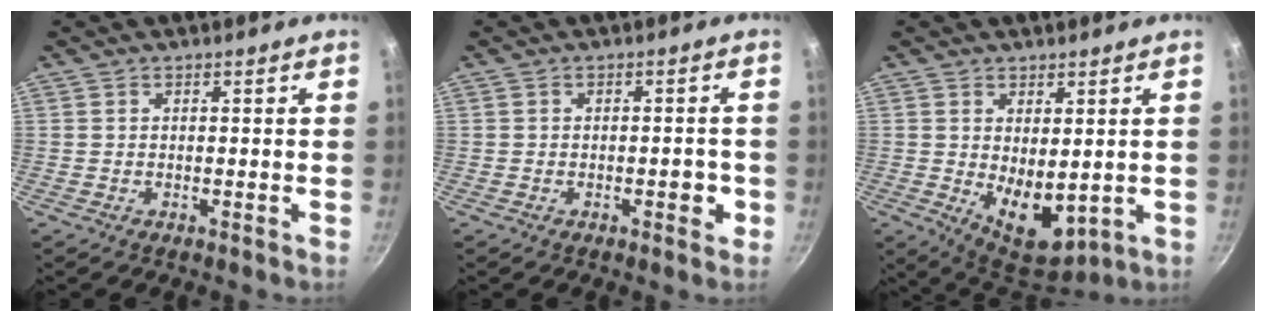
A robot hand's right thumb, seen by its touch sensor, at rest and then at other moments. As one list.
[{"total": 3.3, "force": [-1.0, 1.8, 2.6], "torque": [-0.016, 0.013, -0.014]}, {"total": 9.4, "force": [0.5, 5.3, 7.8], "torque": [-0.093, -0.030, 0.027]}]